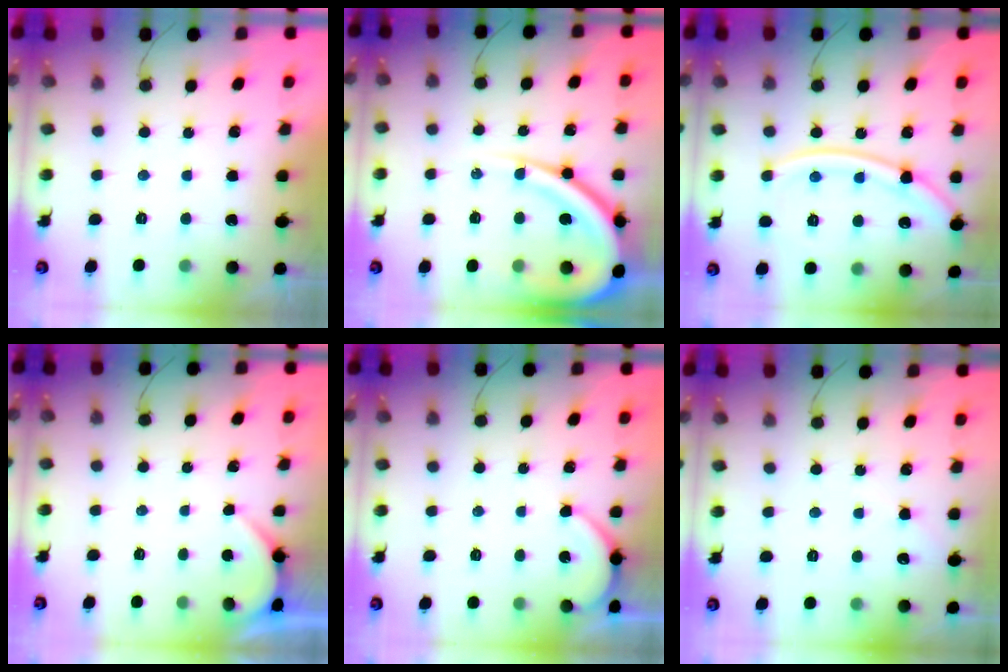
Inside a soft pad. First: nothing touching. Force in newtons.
{"total": 16.0, "press": 15.9, "slide": 1.6}
{"total": 14.7, "press": 14.6, "slide": 1.6}
{"total": 1.9, "press": 1.9, "slide": 0.3}
{"total": 4.2, "press": 4.2, "slide": 0.5}
{"total": 3.9, "press": 3.8, "slide": 0.6}